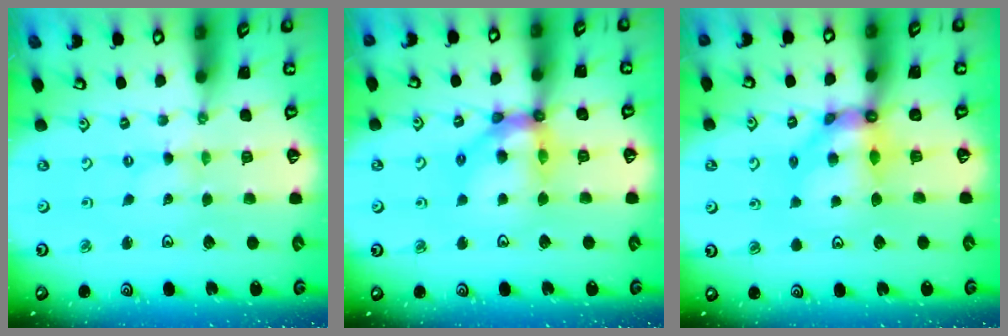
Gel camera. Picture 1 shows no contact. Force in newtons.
{"total": 12.8, "press": 12.7, "slide": 1.5}
{"total": 9.0, "press": 9.0, "slide": 1.1}